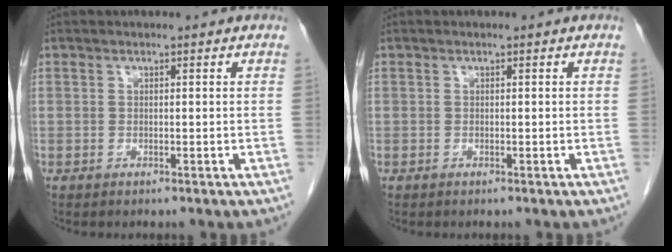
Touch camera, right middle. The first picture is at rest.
{"total": 0.0}